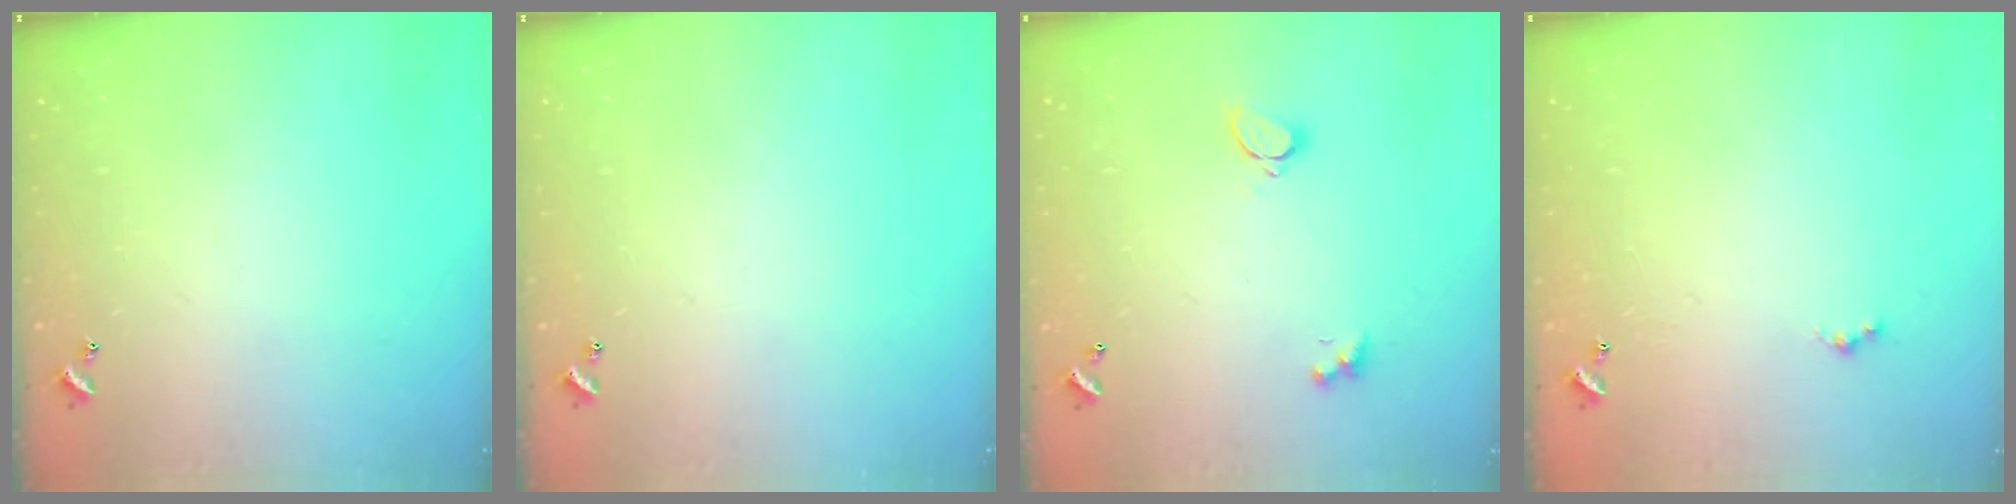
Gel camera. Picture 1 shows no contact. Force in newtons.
{"total": 0.0}
{"total": 2.1, "press": 1.8, "slide": 1.0}
{"total": 0.8, "press": 0.5, "slide": 0.5}